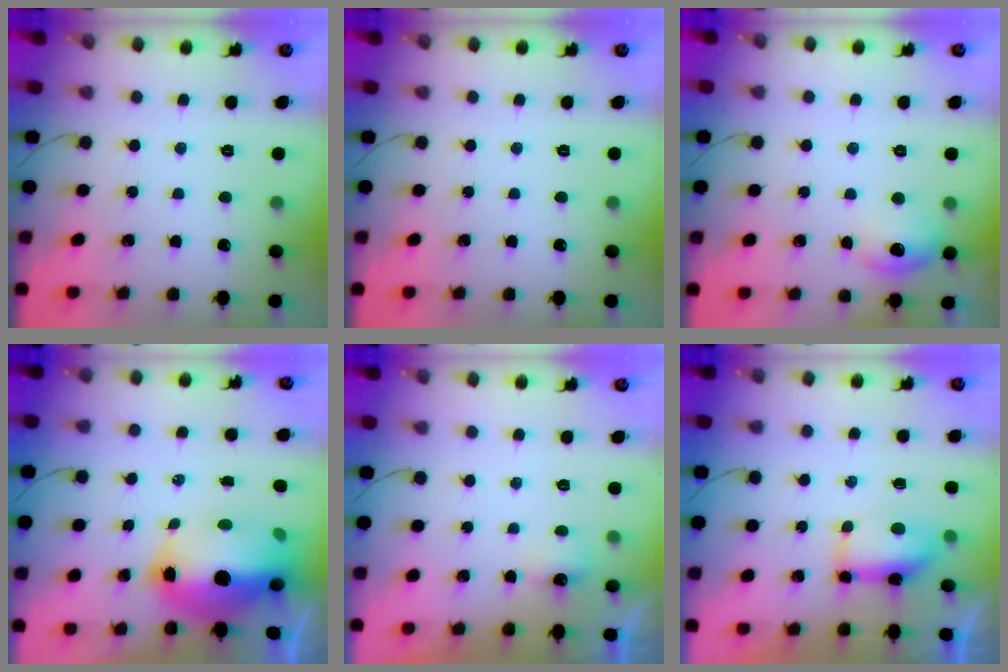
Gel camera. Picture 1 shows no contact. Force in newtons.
{"total": 0.0}
{"total": 10.9, "press": 7.6, "slide": 7.8}
{"total": 20.1, "press": 16.6, "slide": 11.4}
{"total": 2.4, "press": 2.3, "slide": 0.6}
{"total": 7.9, "press": 7.4, "slide": 2.9}